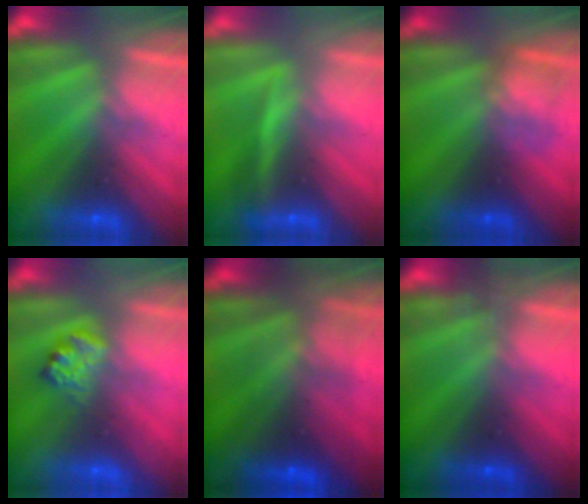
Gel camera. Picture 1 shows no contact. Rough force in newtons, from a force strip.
{"total": 2.9}
{"total": 2.3}
{"total": 2.4}
{"total": 8.7}
{"total": 1.2}